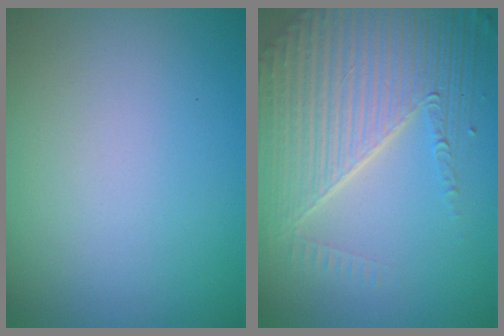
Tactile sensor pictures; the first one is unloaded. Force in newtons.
{"total": 8.0, "press": 5.5, "slide": 5.9}